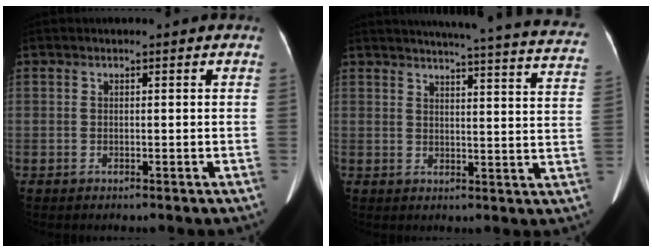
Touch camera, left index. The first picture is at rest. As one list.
[{"total": 25.3, "force": [23.2, 0.7, 10.0], "torque": [-0.133, -0.068, 0.255]}]